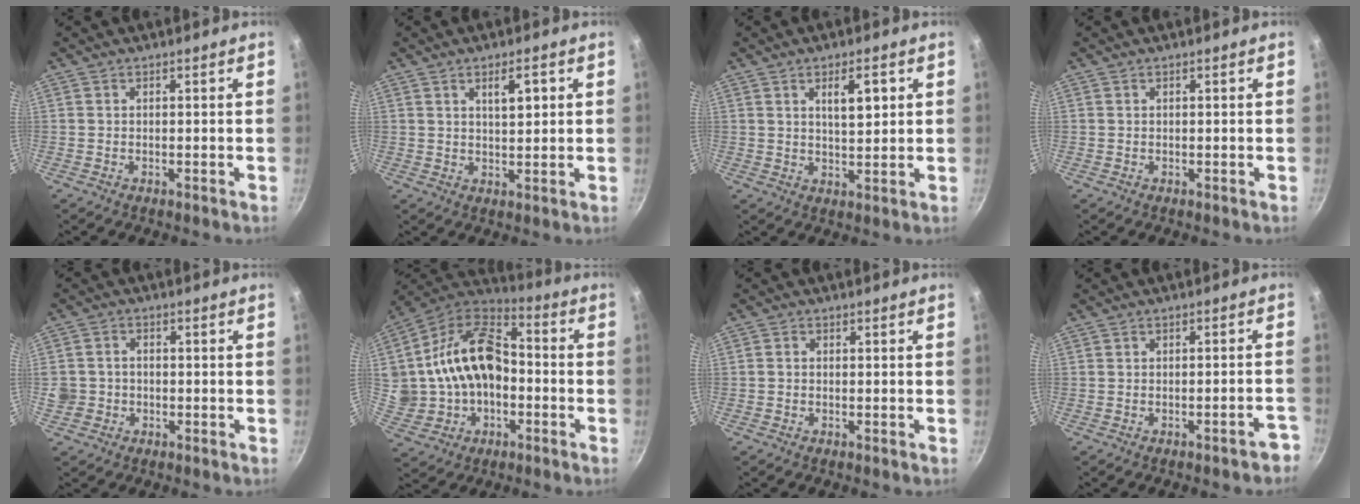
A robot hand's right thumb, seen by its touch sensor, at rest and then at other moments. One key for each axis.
{"total": 4.6, "fx": 1.8, "fy": 1.8, "fz": 3.8, "tx": -0.052, "ty": -0.005, "tz": 0.030}
{"total": 6.0, "fx": 2.2, "fy": 2.4, "fz": 5.0, "tx": -0.071, "ty": -0.011, "tz": 0.037}
{"total": 0.0}
{"total": 4.9, "fx": -0.9, "fy": 4.5, "fz": 1.8, "tx": -0.023, "ty": 0.017, "tz": -0.016}
{"total": 20.4, "fx": -0.7, "fy": 15.1, "fz": 13.8, "tx": -0.249, "ty": 0.049, "tz": -0.011}
{"total": 0.8, "fx": -0.3, "fy": 0.7, "fz": 0.4, "tx": -0.007, "ty": 0.003, "tz": -0.006}
{"total": 4.0, "fx": -2.8, "fy": 1.2, "fz": 2.6, "tx": -0.016, "ty": 0.039, "tz": -0.020}